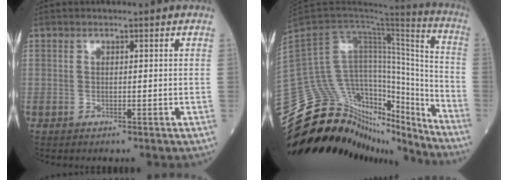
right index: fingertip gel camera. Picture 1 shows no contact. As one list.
[{"total": 34.1, "force": [-29.0, 11.2, 14.0], "torque": [-0.259, 0.009, -0.438]}]